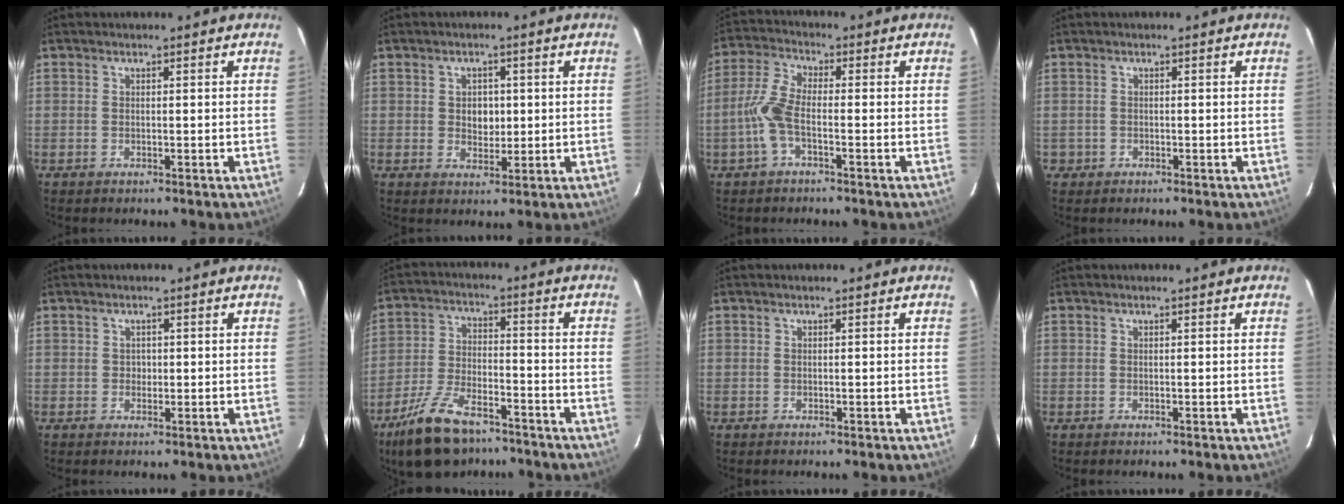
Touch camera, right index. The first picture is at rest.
{"total": 3.8, "force": [0.3, 3.1, 2.2], "torque": [-0.034, 0.005, 0.007]}
{"total": 6.7, "force": [-2.2, 2.1, 6.0], "torque": [-0.142, 0.008, -0.049]}
{"total": 1.5, "force": [-0.6, 1.4, 0.0], "torque": [-0.003, 0.005, -0.006]}
{"total": 1.2, "force": [-0.1, 1.2, 0.1], "torque": [0.002, 0.002, 0.001]}
{"total": 14.8, "force": [-10.7, 6.3, 8.1], "torque": [-0.178, -0.015, -0.190]}
{"total": 0.0}
{"total": 0.0}